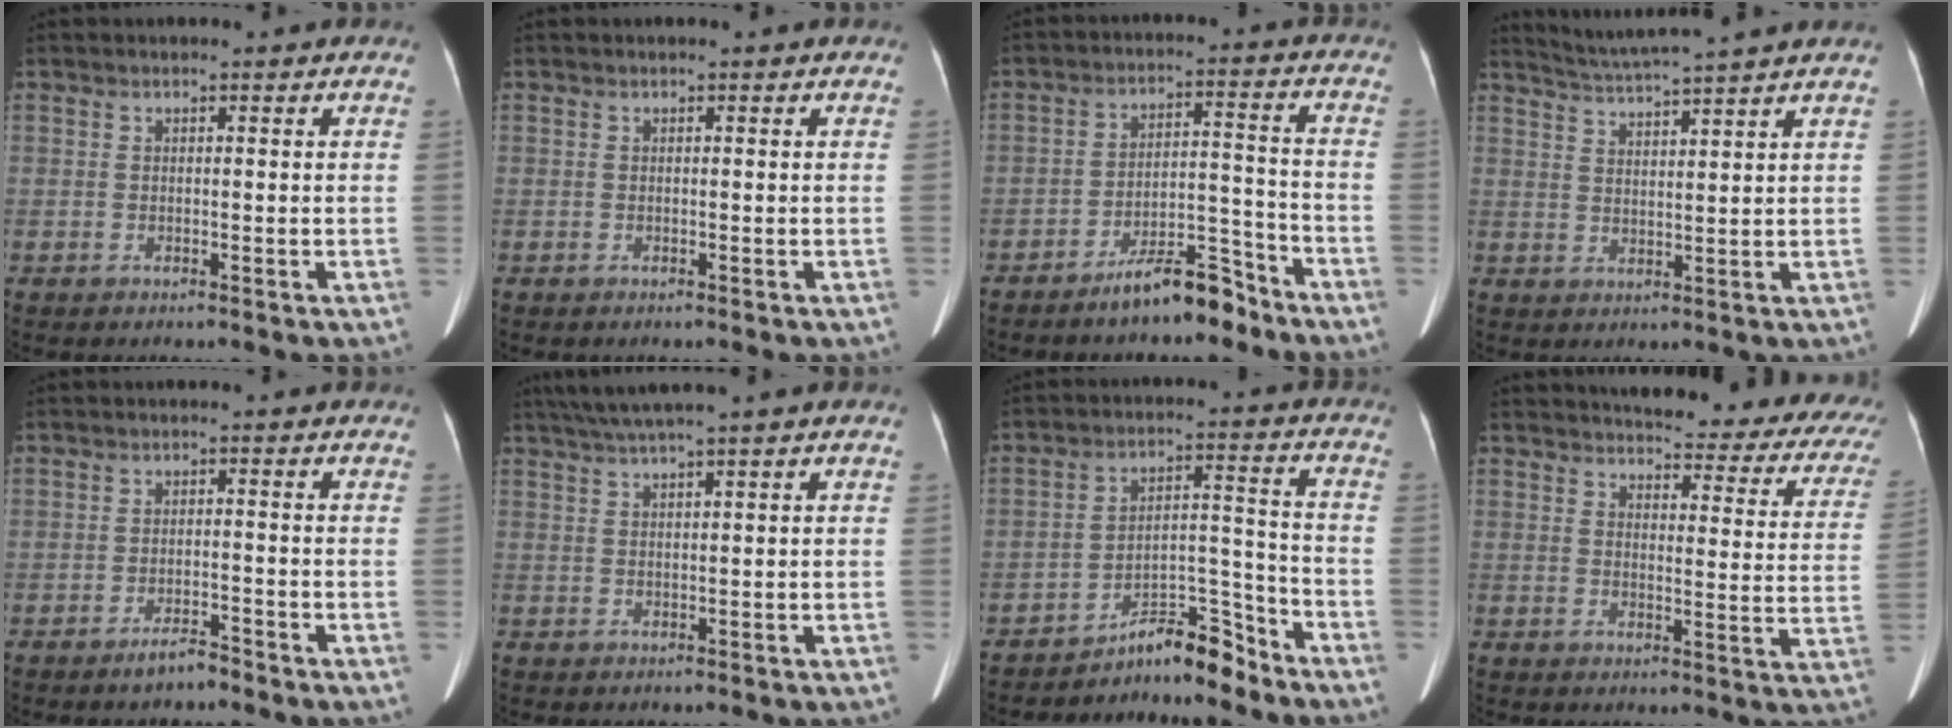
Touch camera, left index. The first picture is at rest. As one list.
[{"total": 0.0}, {"total": 7.9, "force": [-6.6, 1.8, 3.8], "torque": [-0.062, 0.013, -0.113]}, {"total": 8.0, "force": [7.3, -1.8, 2.8], "torque": [-0.055, 0.011, 0.117]}, {"total": 2.7, "force": [-2.4, 0.5, 1.2], "torque": [-0.026, -0.002, -0.042]}, {"total": 4.6, "force": [3.3, -1.1, 3.0], "torque": [-0.062, 0.018, 0.066]}, {"total": 7.1, "force": [-6.8, 0.9, 1.8], "torque": [-0.023, 0.040, -0.111]}, {"total": 23.1, "force": [20.8, 5.0, 8.6], "torque": [-0.086, -0.068, 0.214]}]